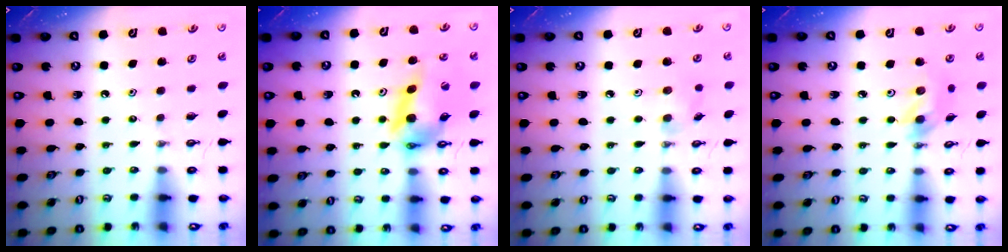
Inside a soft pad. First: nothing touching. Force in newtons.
{"total": 12.8, "press": 12.8, "slide": 1.2}
{"total": 7.0, "press": 6.8, "slide": 1.3}
{"total": 10.4, "press": 10.2, "slide": 2.2}